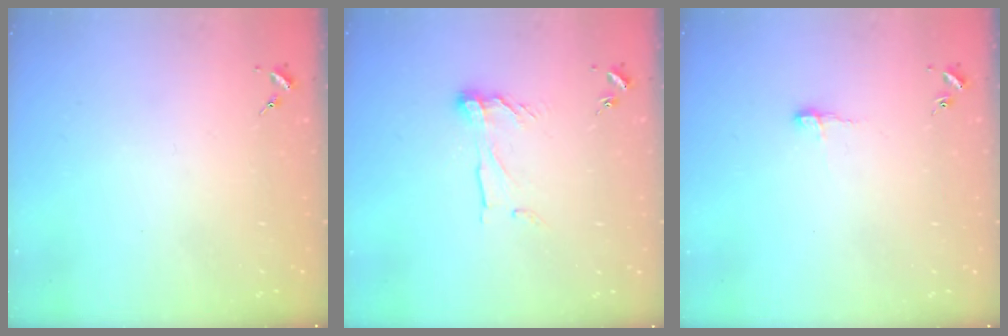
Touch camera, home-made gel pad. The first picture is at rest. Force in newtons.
{"total": 9.0, "press": 9.0, "slide": 0.3}
{"total": 5.6, "press": 5.6, "slide": 0.5}